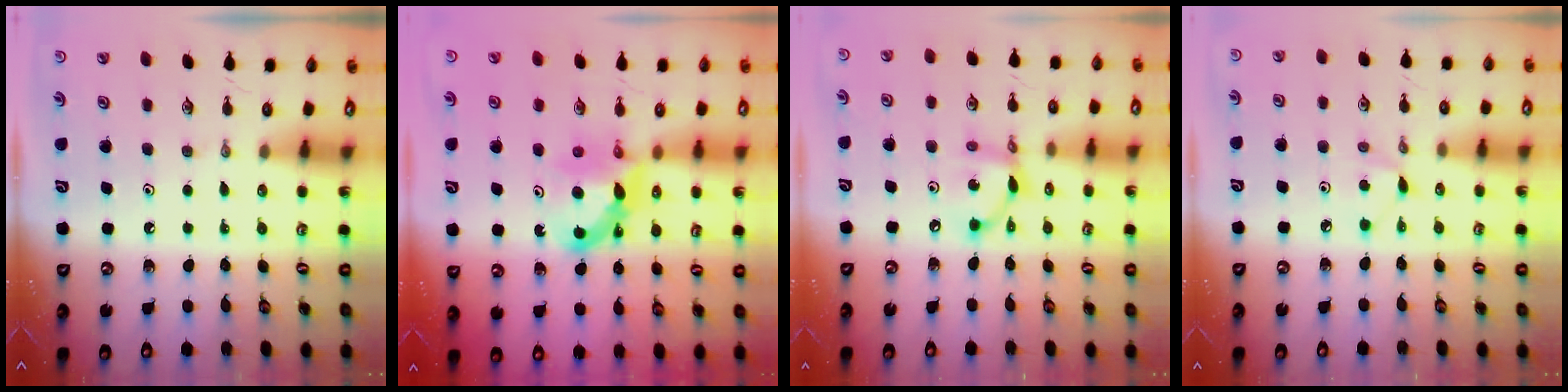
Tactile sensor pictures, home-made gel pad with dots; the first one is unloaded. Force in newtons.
{"total": 7.4, "press": 7.4, "slide": 0.3}
{"total": 10.3, "press": 10.3, "slide": 0.5}
{"total": 4.8, "press": 4.7, "slide": 0.7}